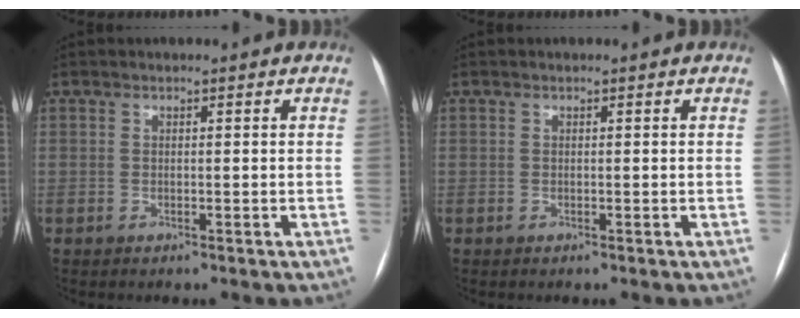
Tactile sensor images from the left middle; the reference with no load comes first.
{"total": 0.0}